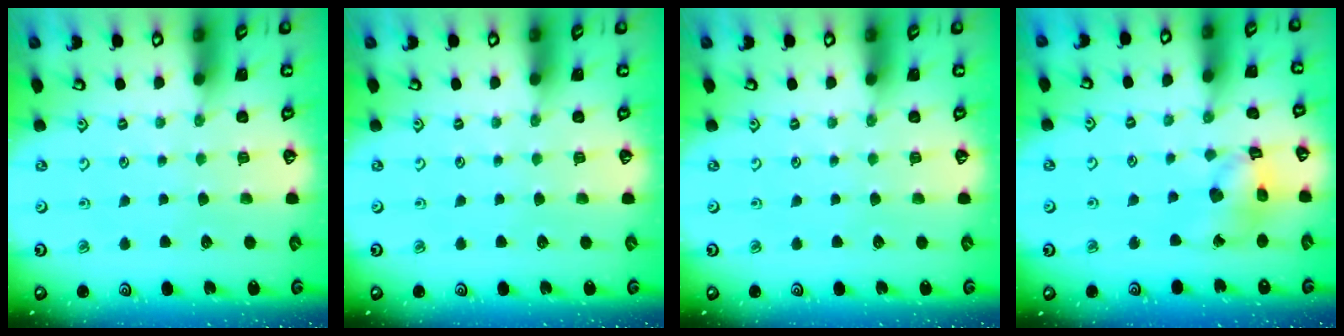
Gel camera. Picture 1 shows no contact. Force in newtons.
{"total": 0.0}
{"total": 0.0}
{"total": 13.3, "press": 13.2, "slide": 1.7}